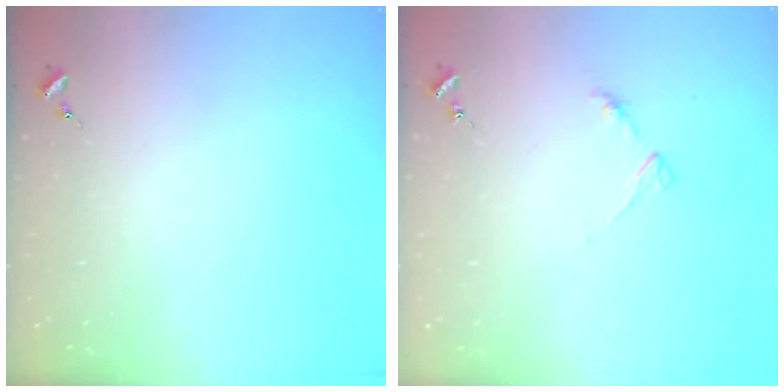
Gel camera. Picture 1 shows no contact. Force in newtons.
{"total": 4.0, "press": 4.0, "slide": 0.6}